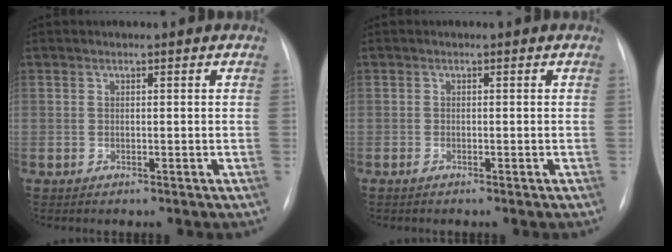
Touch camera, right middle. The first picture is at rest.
{"total": 0.5, "force": [-0.4, 0.0, 0.4], "torque": [-0.009, -0.001, -0.007]}